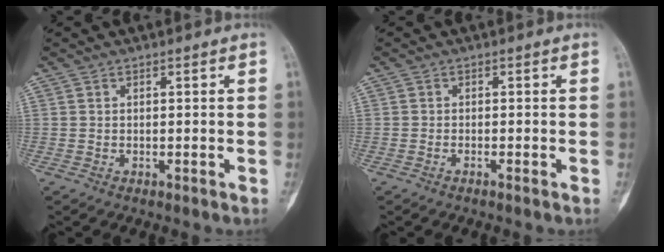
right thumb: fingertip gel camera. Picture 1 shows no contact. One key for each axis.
{"total": 0.5, "fx": -0.4, "fy": -0.1, "fz": 0.3, "tx": -0.010, "ty": 0.003, "tz": -0.008}